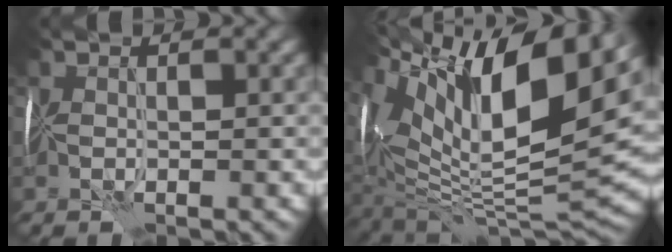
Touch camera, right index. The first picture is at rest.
{"total": 15.3, "force": [6.8, 5.6, 12.5], "torque": [-0.210, 0.026, 0.120]}